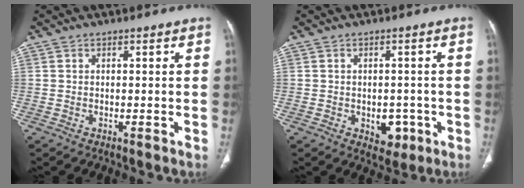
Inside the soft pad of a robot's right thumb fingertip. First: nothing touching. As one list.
[{"total": 4.7, "force": [-1.5, 3.3, 2.9], "torque": [-0.014, 0.004, -0.010]}]